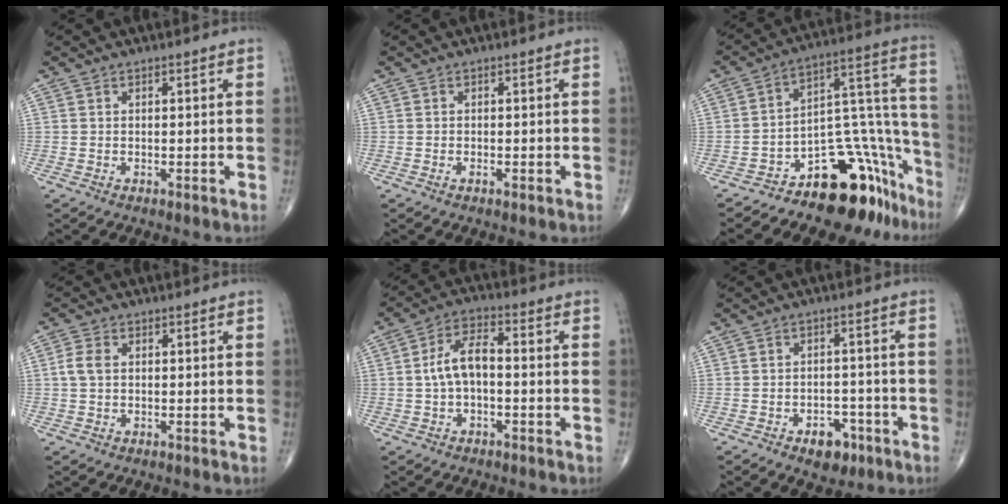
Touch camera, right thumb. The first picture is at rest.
{"total": 0.7, "force": [-0.3, 0.2, 0.6], "torque": [-0.015, 0.000, -0.007]}
{"total": 18.7, "force": [-13.2, 8.2, 10.4], "torque": [-0.056, 0.157, -0.202]}
{"total": 3.1, "force": [0.3, 2.1, 2.3], "torque": [-0.053, 0.006, 0.001]}
{"total": 7.3, "force": [-0.5, 3.7, 6.2], "torque": [-0.120, 0.028, -0.018]}
{"total": 5.9, "force": [-3.3, 3.7, 3.2], "torque": [-0.021, 0.025, -0.045]}